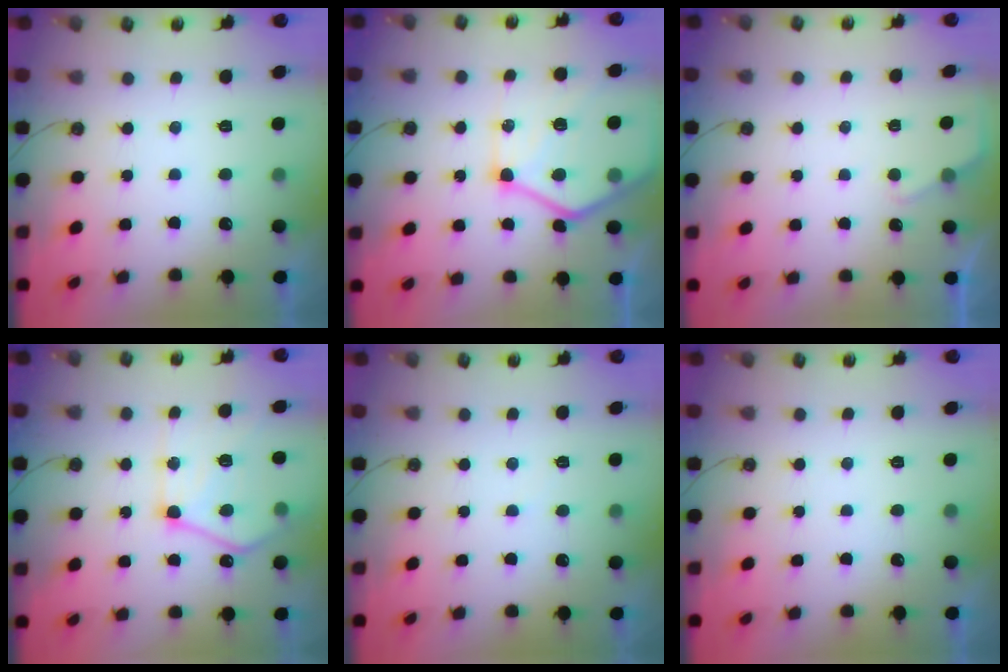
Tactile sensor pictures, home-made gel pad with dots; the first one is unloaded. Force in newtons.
{"total": 19.6, "press": 19.5, "slide": 1.9}
{"total": 3.4, "press": 3.3, "slide": 0.5}
{"total": 15.6, "press": 15.5, "slide": 1.7}
{"total": 3.3, "press": 3.2, "slide": 0.4}
{"total": 0.0}